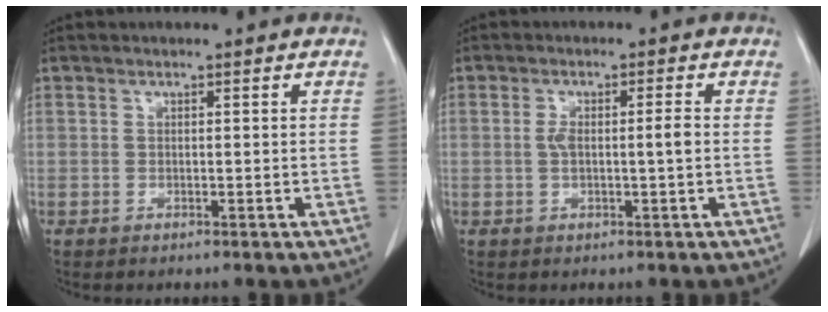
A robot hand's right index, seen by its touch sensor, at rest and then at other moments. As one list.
[{"total": 3.4, "force": [-0.1, 0.4, 3.4], "torque": [-0.066, 0.006, 0.001]}]